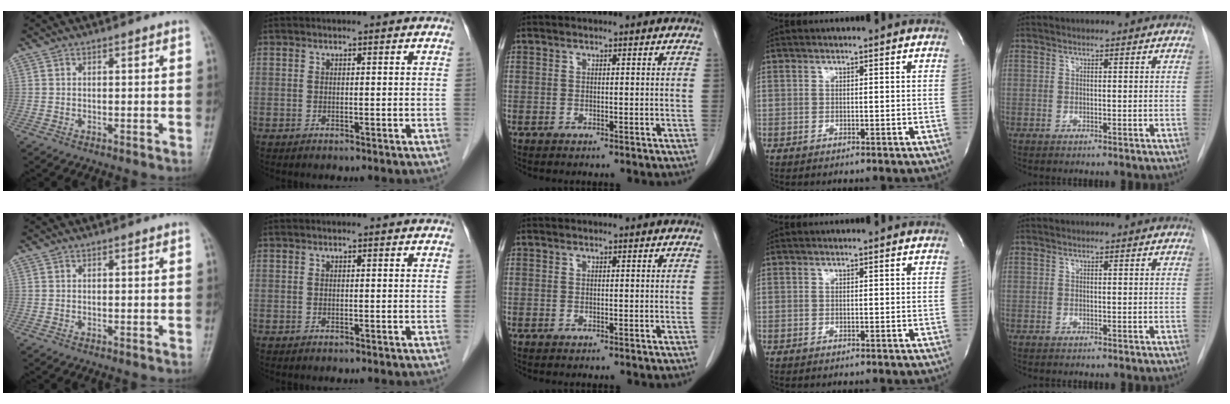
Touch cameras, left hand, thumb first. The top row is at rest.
{}